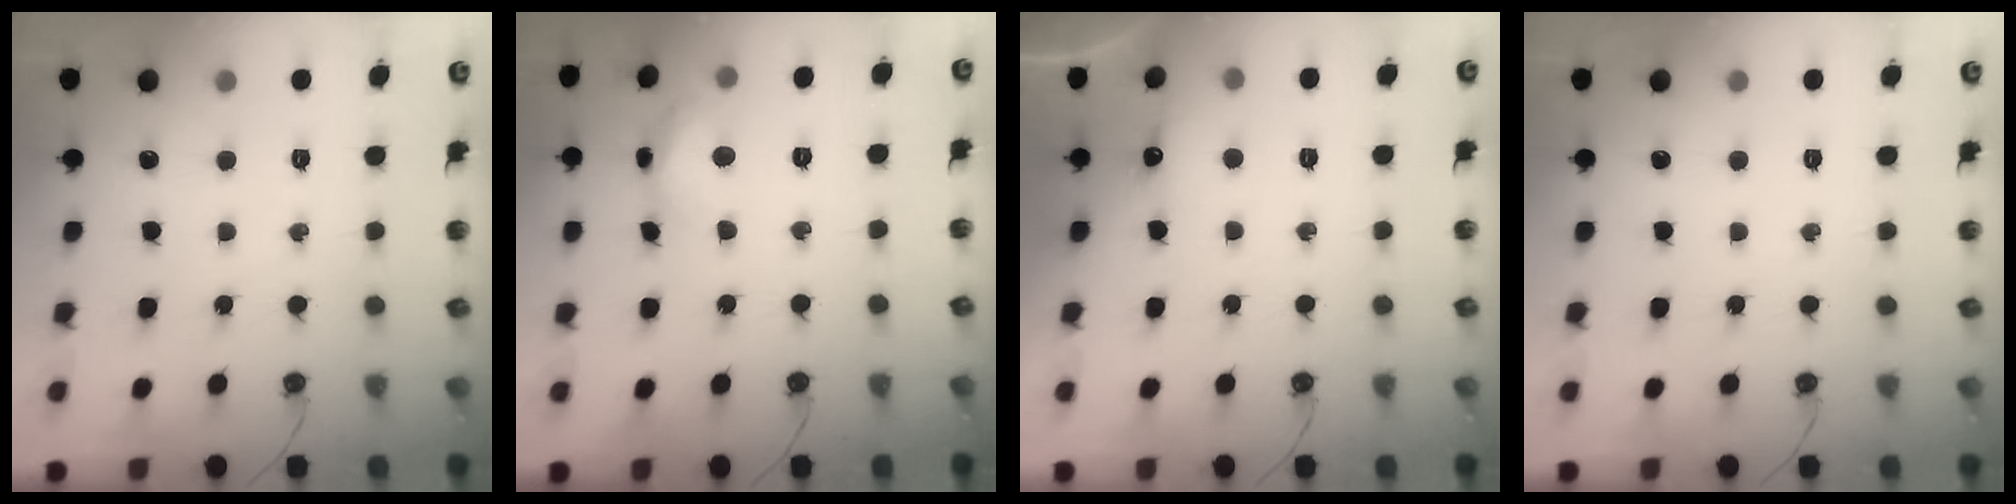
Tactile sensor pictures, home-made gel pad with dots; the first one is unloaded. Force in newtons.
{"total": 12.1, "press": 12.1, "slide": 0.9}
{"total": 5.2, "press": 5.1, "slide": 1.1}
{"total": 0.0}